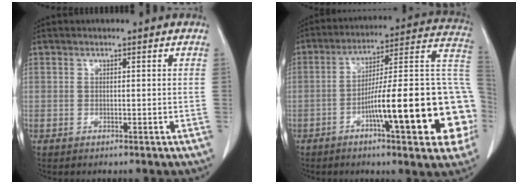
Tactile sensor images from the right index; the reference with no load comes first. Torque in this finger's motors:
{"motor_torque": [2.14, 0.00, 0.93, 0.21]}